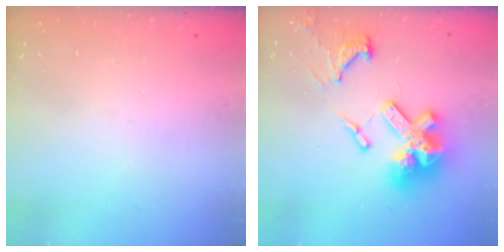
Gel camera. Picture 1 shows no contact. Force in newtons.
{"total": 23.0, "press": 22.8, "slide": 2.4}